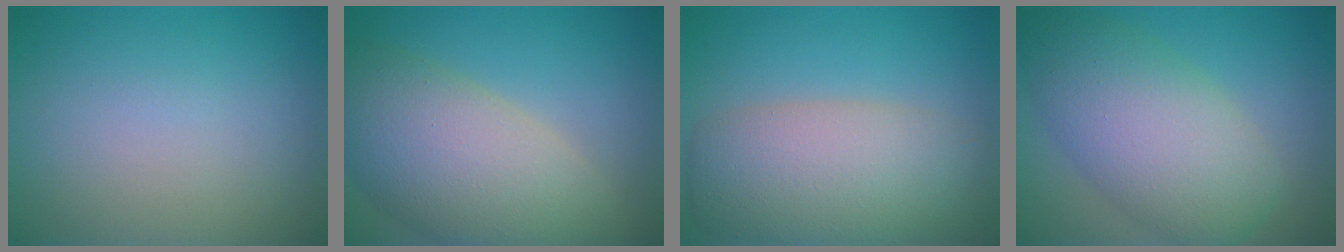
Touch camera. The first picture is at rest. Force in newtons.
{"total": 10.2, "press": 10.2, "slide": 0.7}
{"total": 8.1, "press": 8.1, "slide": 0.5}
{"total": 8.5, "press": 8.5, "slide": 0.3}